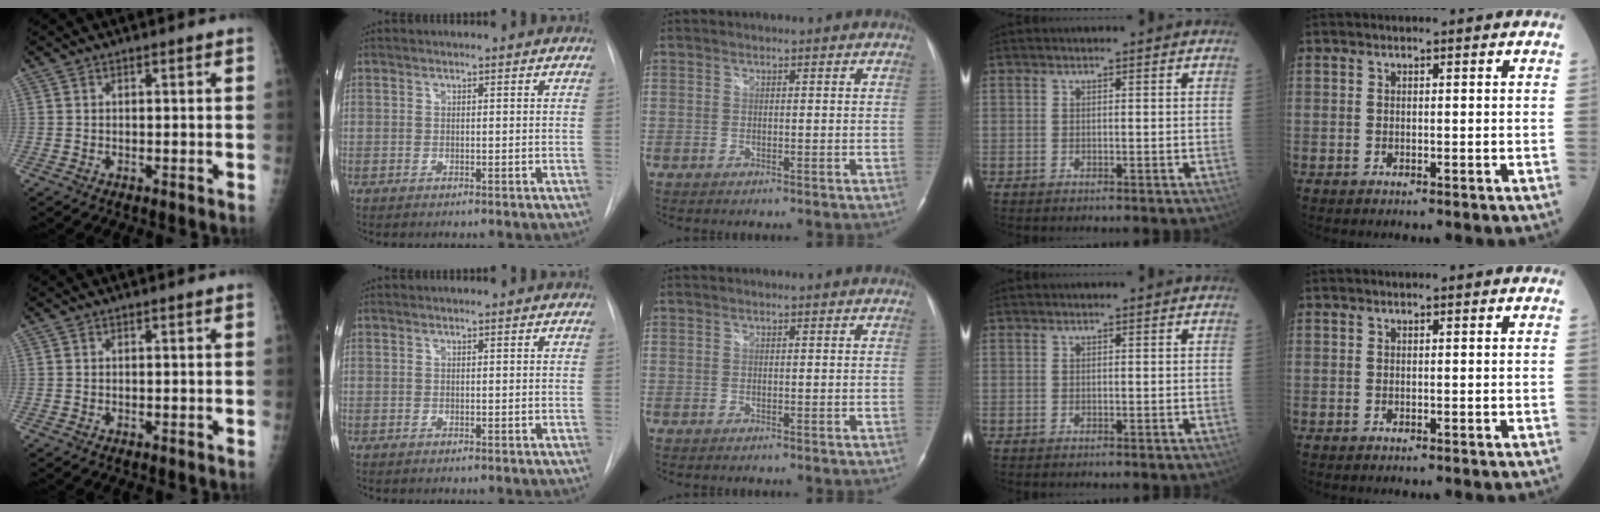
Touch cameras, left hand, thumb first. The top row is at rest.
{}